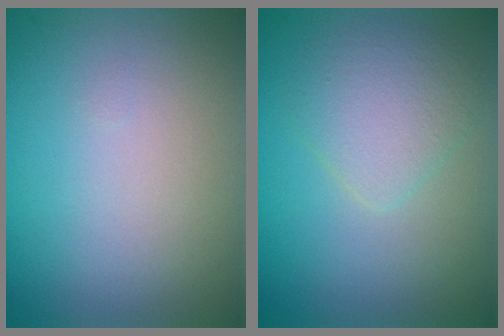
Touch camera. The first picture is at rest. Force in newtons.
{"total": 2.6, "press": 2.5, "slide": 0.1}